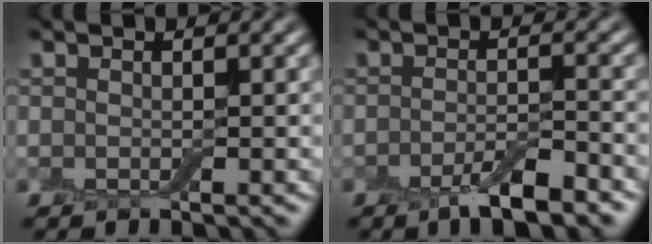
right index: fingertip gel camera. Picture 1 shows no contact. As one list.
[{"total": 4.0, "force": [-2.5, 1.1, 2.9], "torque": [-0.054, -0.001, -0.045]}]